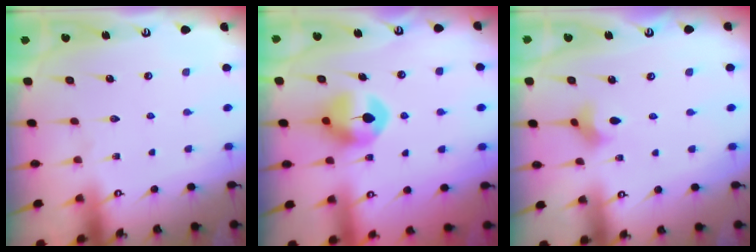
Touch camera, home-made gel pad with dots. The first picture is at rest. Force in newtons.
{"total": 9.4, "press": 9.4, "slide": 0.4}
{"total": 2.7, "press": 2.7, "slide": 0.5}